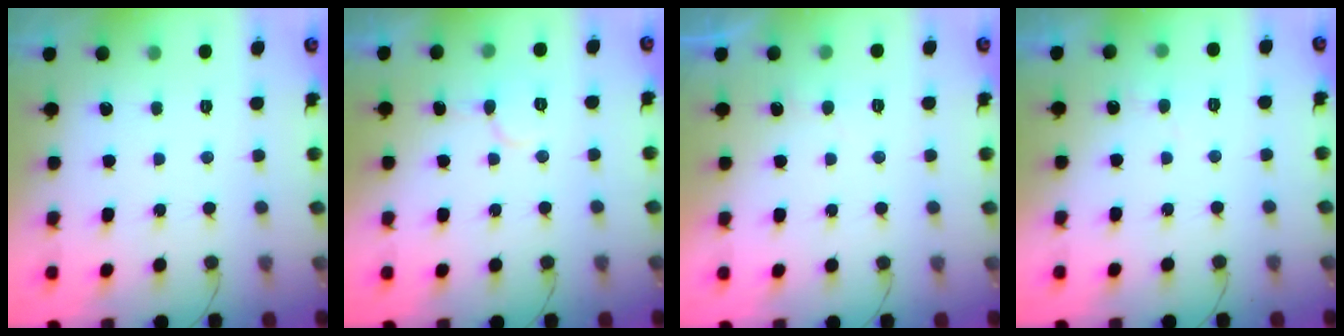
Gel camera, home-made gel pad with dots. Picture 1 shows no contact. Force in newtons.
{"total": 6.1, "press": 6.1, "slide": 0.2}
{"total": 5.1, "press": 5.1, "slide": 0.4}
{"total": 3.8, "press": 3.7, "slide": 0.2}